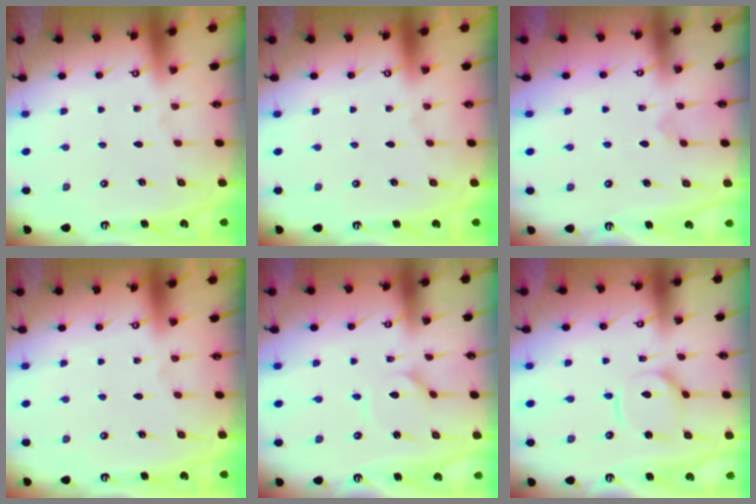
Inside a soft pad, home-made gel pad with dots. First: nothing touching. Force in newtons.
{"total": 0.0}
{"total": 4.9, "press": 4.9, "slide": 0.3}
{"total": 0.0}
{"total": 1.5, "press": 1.4, "slide": 0.3}
{"total": 9.1, "press": 9.0, "slide": 1.0}